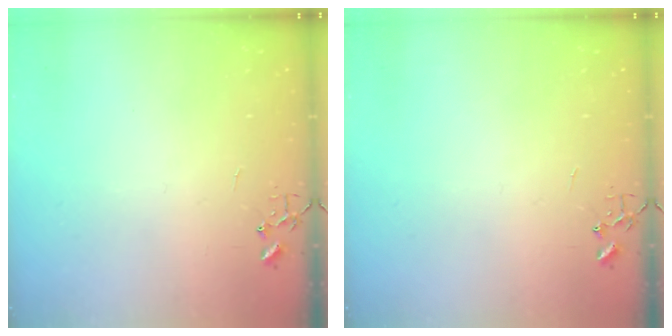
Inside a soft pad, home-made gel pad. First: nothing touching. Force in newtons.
{"total": 0.0}